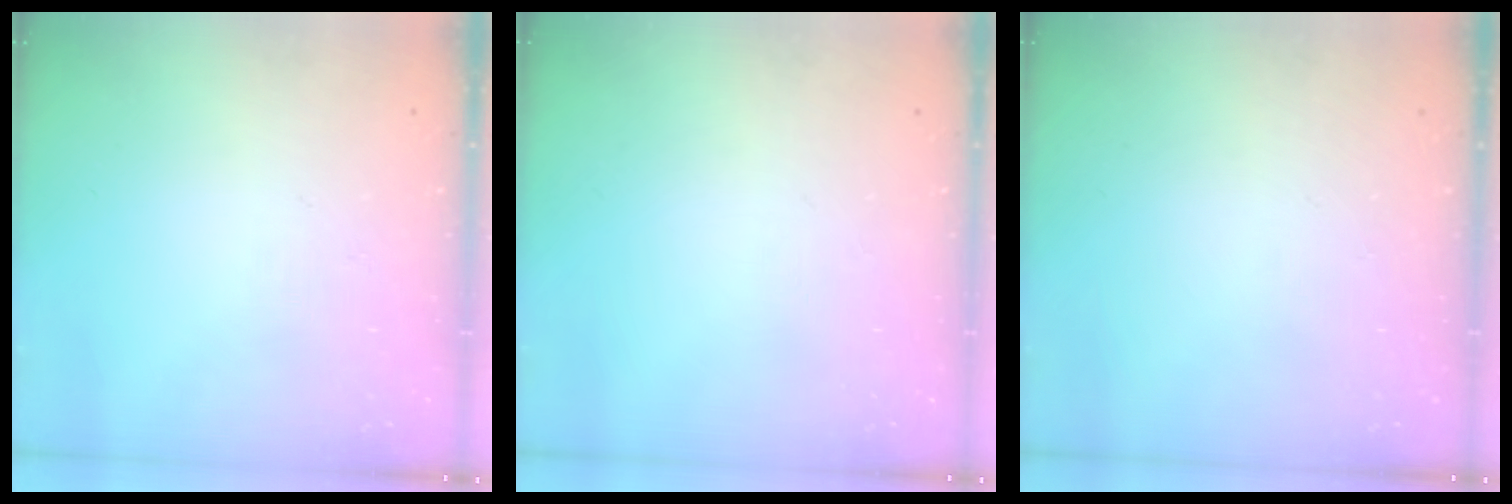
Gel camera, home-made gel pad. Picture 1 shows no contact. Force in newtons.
{"total": 0.0}
{"total": 0.0}